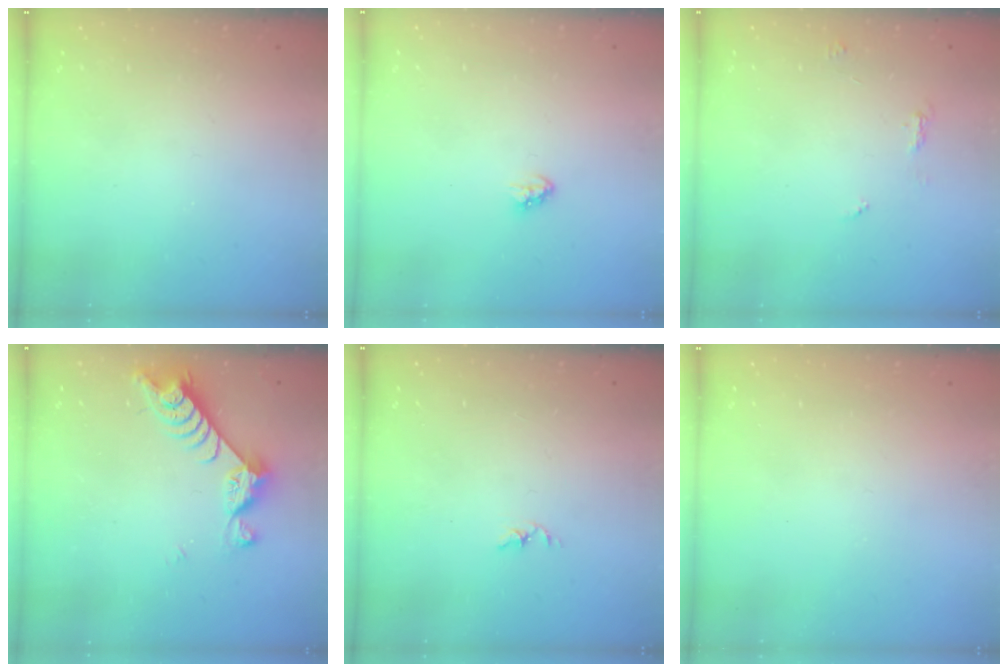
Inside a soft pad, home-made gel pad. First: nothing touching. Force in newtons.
{"total": 2.9, "press": 2.9, "slide": 0.2}
{"total": 5.6, "press": 5.6, "slide": 0.4}
{"total": 7.2, "press": 7.2, "slide": 1.0}
{"total": 1.8, "press": 1.7, "slide": 0.3}
{"total": 0.0}